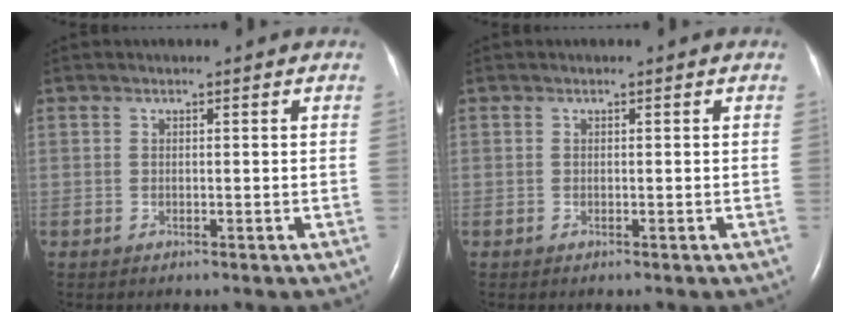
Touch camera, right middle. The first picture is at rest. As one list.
[{"total": 0.0}]